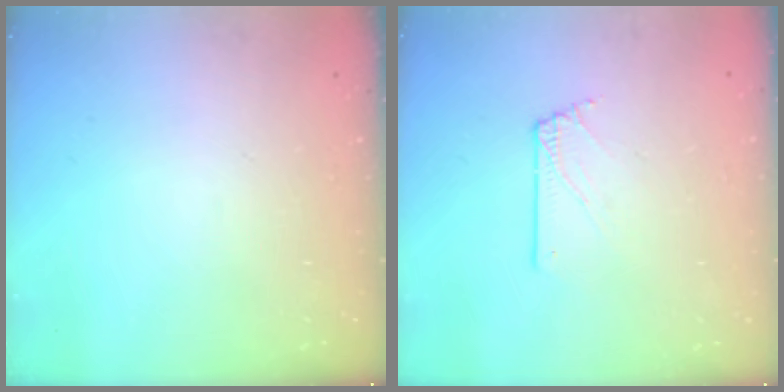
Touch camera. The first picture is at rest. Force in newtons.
{"total": 1.6, "press": 1.6, "slide": 0.2}